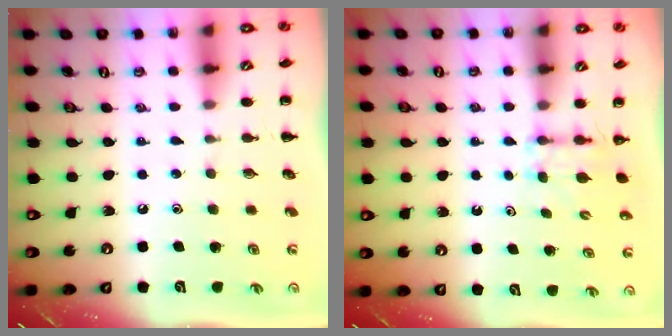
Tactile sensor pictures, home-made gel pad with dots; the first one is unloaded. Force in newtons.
{"total": 2.7, "press": 2.5, "slide": 1.1}